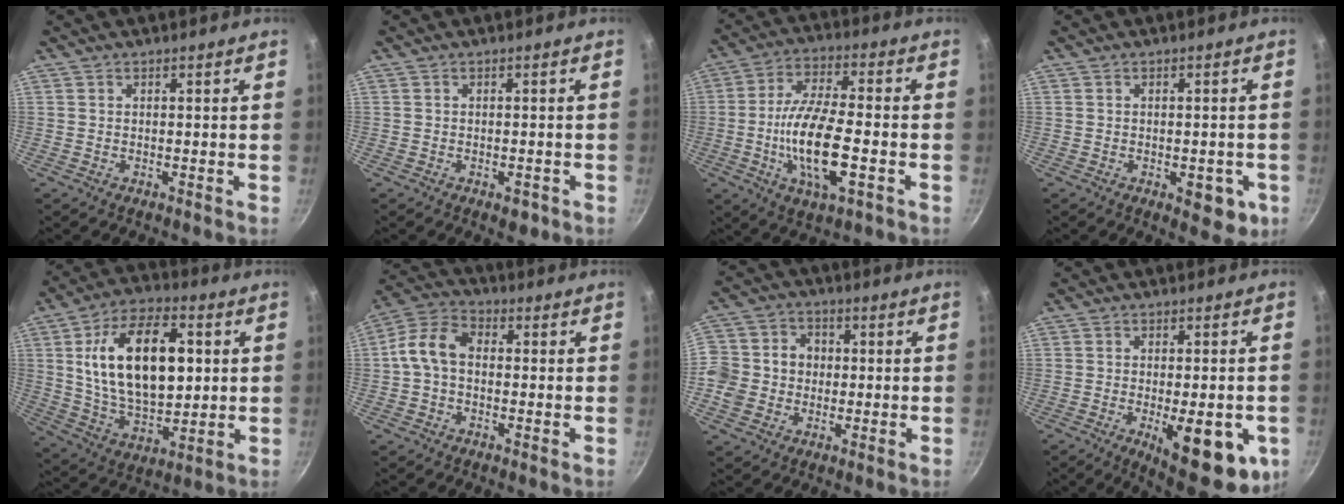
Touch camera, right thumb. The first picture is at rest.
{"total": 2.0, "force": [-1.0, 1.1, 1.3], "torque": [-0.011, 0.003, -0.010]}
{"total": 15.1, "force": [-3.4, 5.4, 13.7], "torque": [-0.258, 0.014, -0.060]}
{"total": 5.6, "force": [-2.0, 2.8, 4.4], "torque": [-0.033, 0.006, -0.018]}
{"total": 21.5, "force": [3.9, 11.8, 17.6], "torque": [-0.273, -0.004, 0.070]}
{"total": 8.8, "force": [-0.1, 6.1, 6.4], "torque": [-0.119, 0.029, -0.015]}
{"total": 11.7, "force": [-0.9, 10.4, 5.4], "torque": [-0.090, 0.031, -0.018]}
{"total": 15.6, "force": [-5.1, 6.1, 13.4], "torque": [-0.139, -0.003, -0.051]}